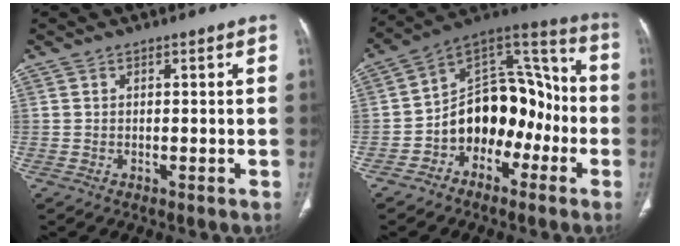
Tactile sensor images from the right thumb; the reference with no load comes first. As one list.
[{"total": 16.6, "force": [-5.0, 11.6, 10.7], "torque": [-0.111, 0.083, -0.087]}]